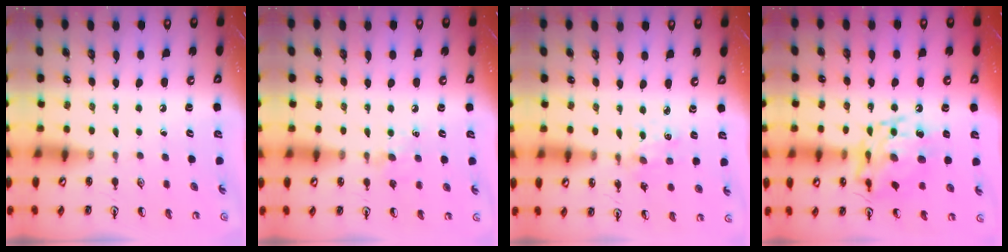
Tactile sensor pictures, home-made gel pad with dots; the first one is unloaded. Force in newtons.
{"total": 6.3, "press": 6.2, "slide": 0.7}
{"total": 1.8, "press": 1.8, "slide": 0.2}
{"total": 14.2, "press": 14.2, "slide": 1.1}